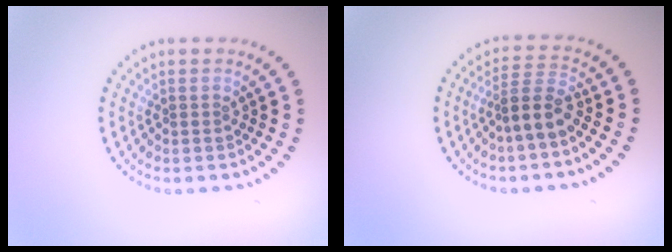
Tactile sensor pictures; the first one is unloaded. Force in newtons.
{"total": 2.8, "press": 2.3, "slide": 1.7}